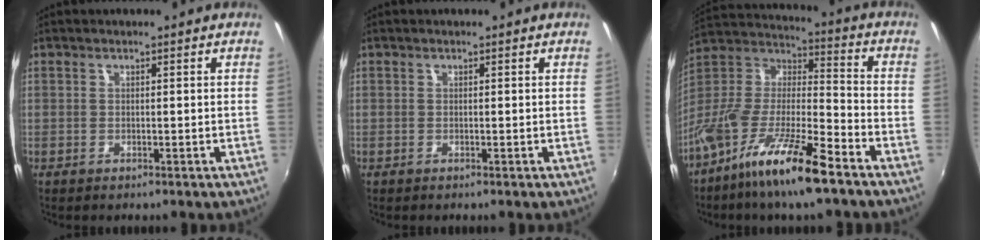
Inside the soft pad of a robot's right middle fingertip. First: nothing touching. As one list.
[{"total": 0.0}, {"total": 18.4, "force": [-12.0, 3.6, 13.5], "torque": [-0.255, -0.017, -0.229]}]